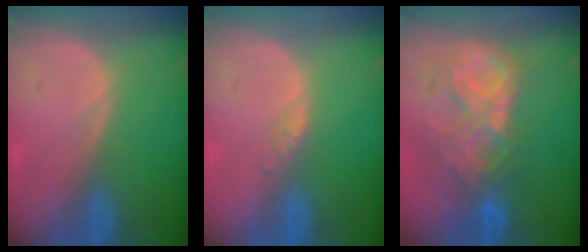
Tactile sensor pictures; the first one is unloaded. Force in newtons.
{"total": 1.1, "press": 1.1, "slide": 0.1}
{"total": 9.2, "press": 7.9, "slide": 4.8}